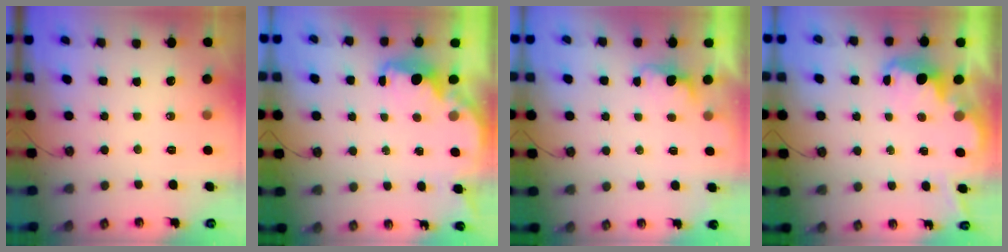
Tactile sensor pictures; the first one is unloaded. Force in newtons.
{"total": 2.6, "press": 2.5, "slide": 0.8}
{"total": 1.2, "press": 0.9, "slide": 0.7}
{"total": 2.6, "press": 2.6, "slide": 0.4}